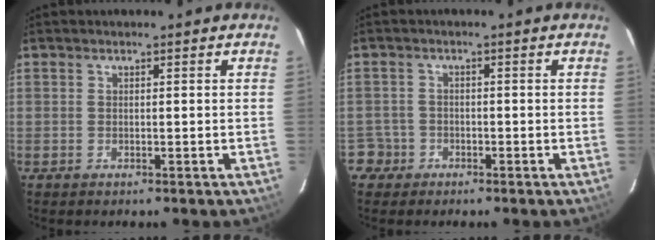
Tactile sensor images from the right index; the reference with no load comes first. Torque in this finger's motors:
{"motor_torque": [-1.05, -0.33, -1.05, -0.21]}